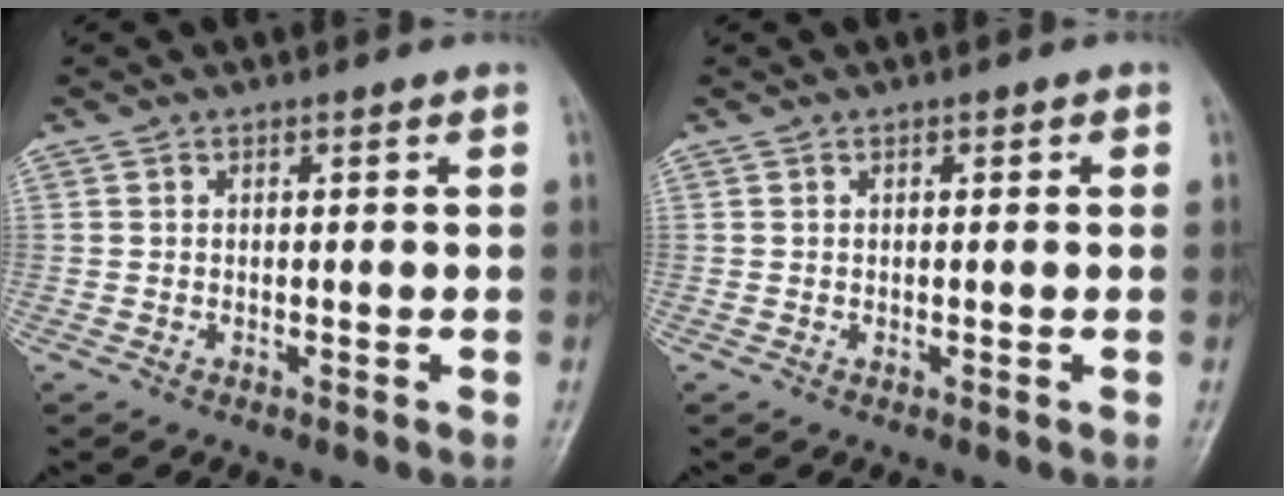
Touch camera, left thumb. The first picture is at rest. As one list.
[{"total": 0.7, "force": [0.1, 0.5, 0.5], "torque": [-0.003, 0.003, 0.004]}]